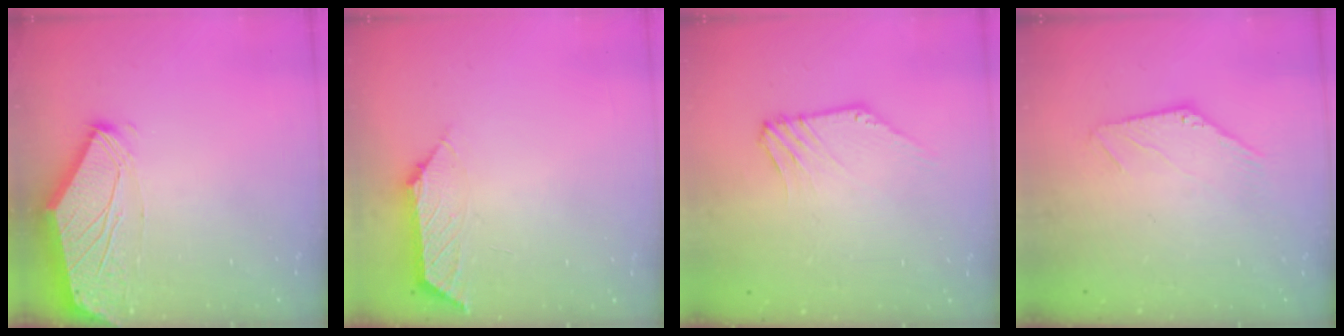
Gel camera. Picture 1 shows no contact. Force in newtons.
{"total": 2.8, "press": 2.8, "slide": 0.3}
{"total": 1.7, "press": 1.7, "slide": 0.2}
{"total": 0.0}